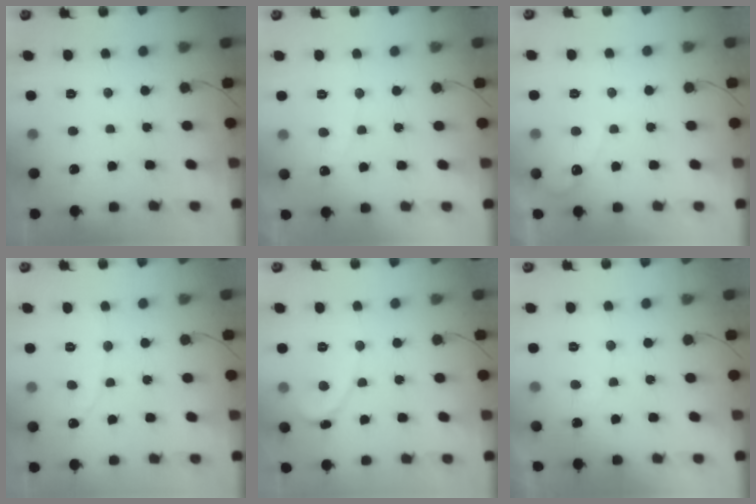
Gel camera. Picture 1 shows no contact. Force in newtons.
{"total": 3.1, "press": 3.1, "slide": 0.2}
{"total": 3.9, "press": 3.8, "slide": 0.2}
{"total": 2.1, "press": 2.1, "slide": 0.1}
{"total": 1.6, "press": 1.6, "slide": 0.0}
{"total": 2.7, "press": 2.7, "slide": 0.1}